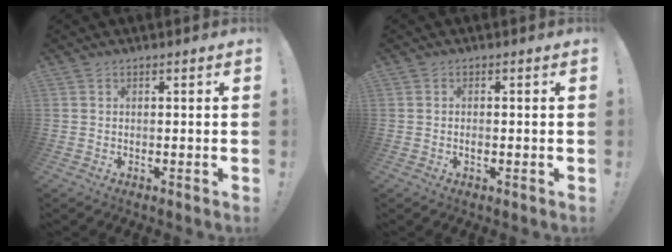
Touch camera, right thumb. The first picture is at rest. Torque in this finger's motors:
{"motor_torque": [0.29, 0.09, 0.22, -0.40, 0.04]}